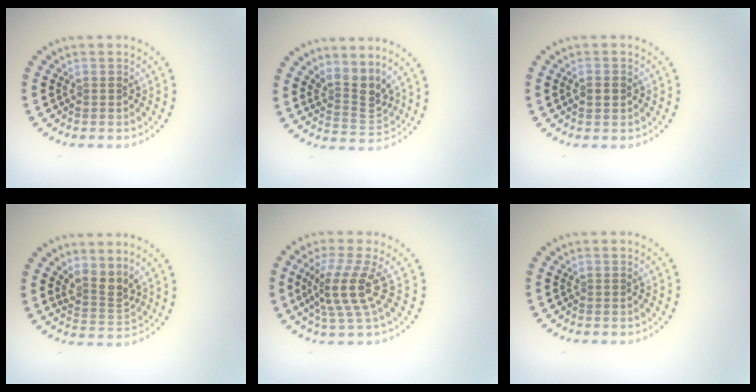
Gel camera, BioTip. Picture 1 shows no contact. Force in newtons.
{"total": 2.9, "press": 2.1, "slide": 2.0}
{"total": 1.8, "press": 1.8, "slide": 0.1}
{"total": 2.8, "press": 2.0, "slide": 2.0}
{"total": 4.2, "press": 3.0, "slide": 2.9}
{"total": 0.0}